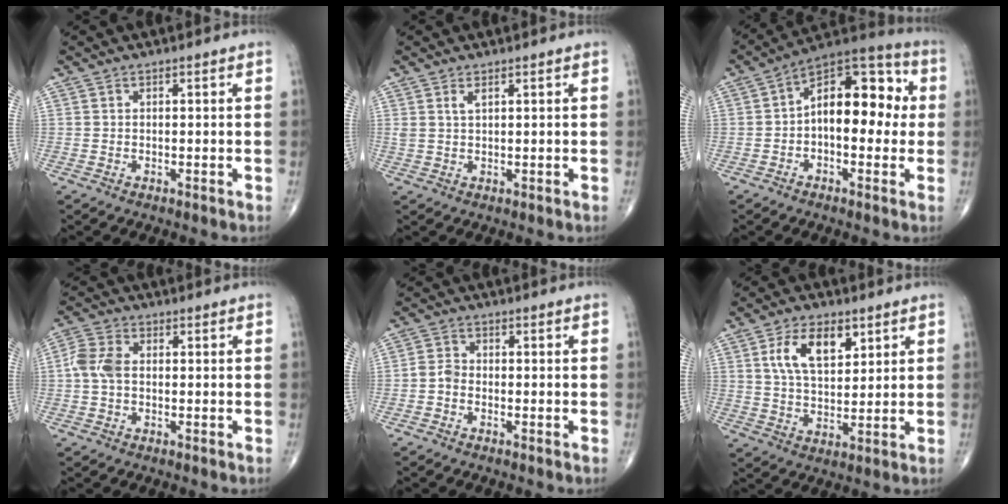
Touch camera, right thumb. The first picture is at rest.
{"total": 1.7, "force": [1.0, 0.6, 1.3], "torque": [-0.029, -0.002, 0.025]}
{"total": 15.2, "force": [0.5, 8.5, 12.6], "torque": [-0.149, 0.043, -0.008]}
{"total": 5.3, "force": [0.1, 3.4, 4.1], "torque": [-0.103, 0.014, -0.005]}
{"total": 2.1, "force": [-0.9, 1.4, 1.3], "torque": [-0.022, 0.007, -0.024]}
{"total": 10.0, "force": [4.3, 5.3, 7.3], "torque": [-0.112, -0.015, 0.080]}